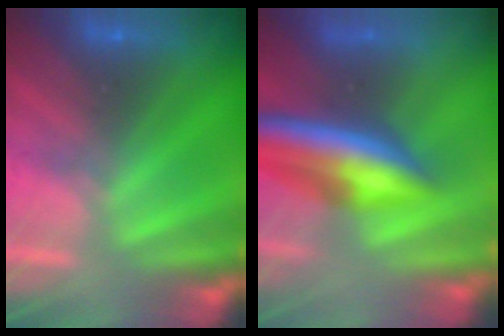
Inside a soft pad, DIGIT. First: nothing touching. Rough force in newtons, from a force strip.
{"total": 6.0}